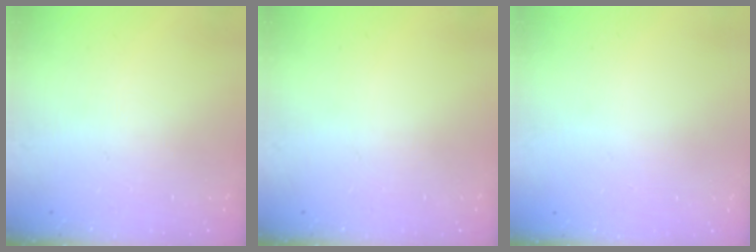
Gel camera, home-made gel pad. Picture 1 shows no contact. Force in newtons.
{"total": 0.0}
{"total": 0.0}